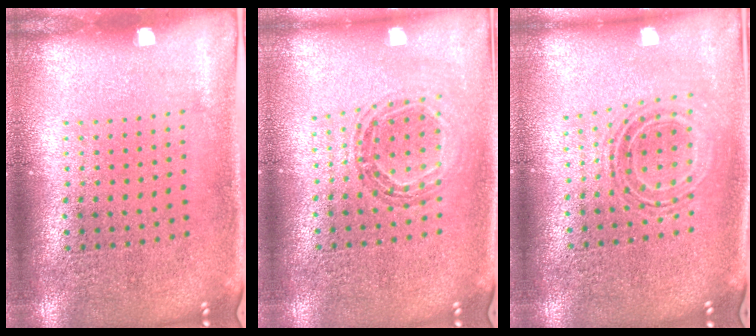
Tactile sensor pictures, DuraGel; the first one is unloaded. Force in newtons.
{"total": 0.5, "press": 0.5, "slide": 0.0}
{"total": 0.8, "press": 0.8, "slide": 0.3}